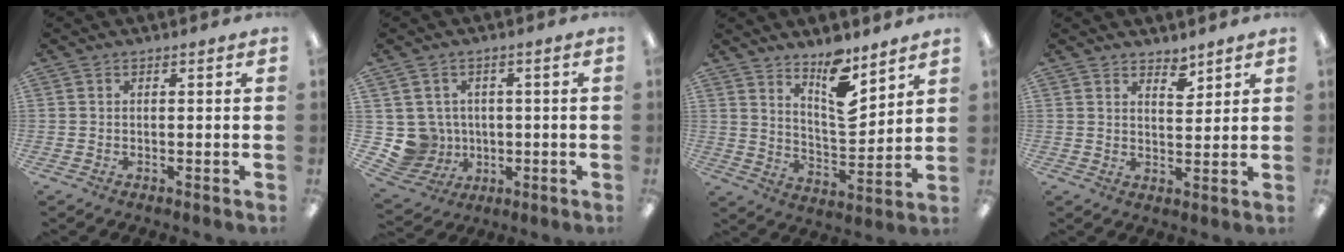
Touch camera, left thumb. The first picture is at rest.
{"total": 7.0, "force": [0.4, 6.9, 0.7], "torque": [-0.052, -0.001, 0.018]}
{"total": 11.8, "force": [9.1, 3.8, 6.6], "torque": [-0.096, -0.064, 0.156]}
{"total": 3.8, "force": [3.4, 1.3, 0.8], "torque": [0.001, -0.026, 0.060]}